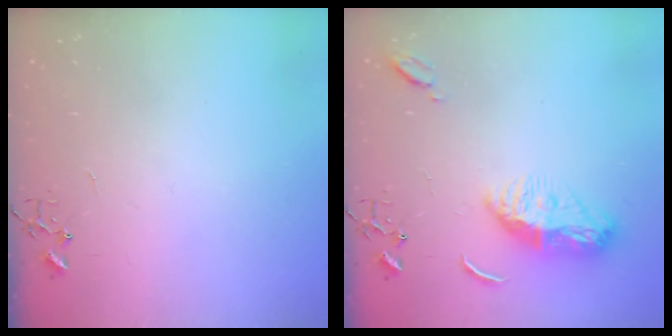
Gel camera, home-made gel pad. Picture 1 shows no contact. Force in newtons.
{"total": 11.1, "press": 11.0, "slide": 1.0}